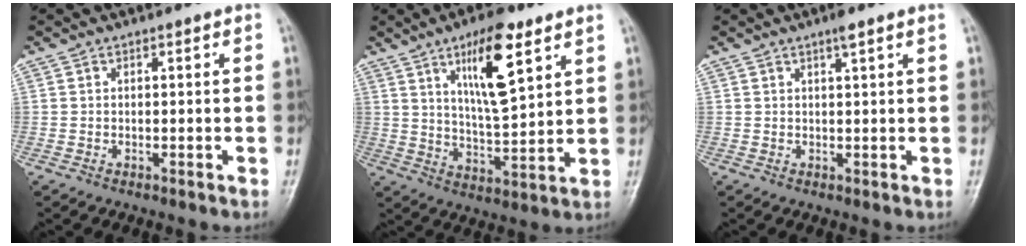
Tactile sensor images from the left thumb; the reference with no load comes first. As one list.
[{"total": 13.3, "force": [6.8, 3.9, 10.7], "torque": [-0.162, -0.041, 0.117]}, {"total": 2.0, "force": [1.3, 0.2, 1.5], "torque": [-0.025, -0.004, 0.020]}]